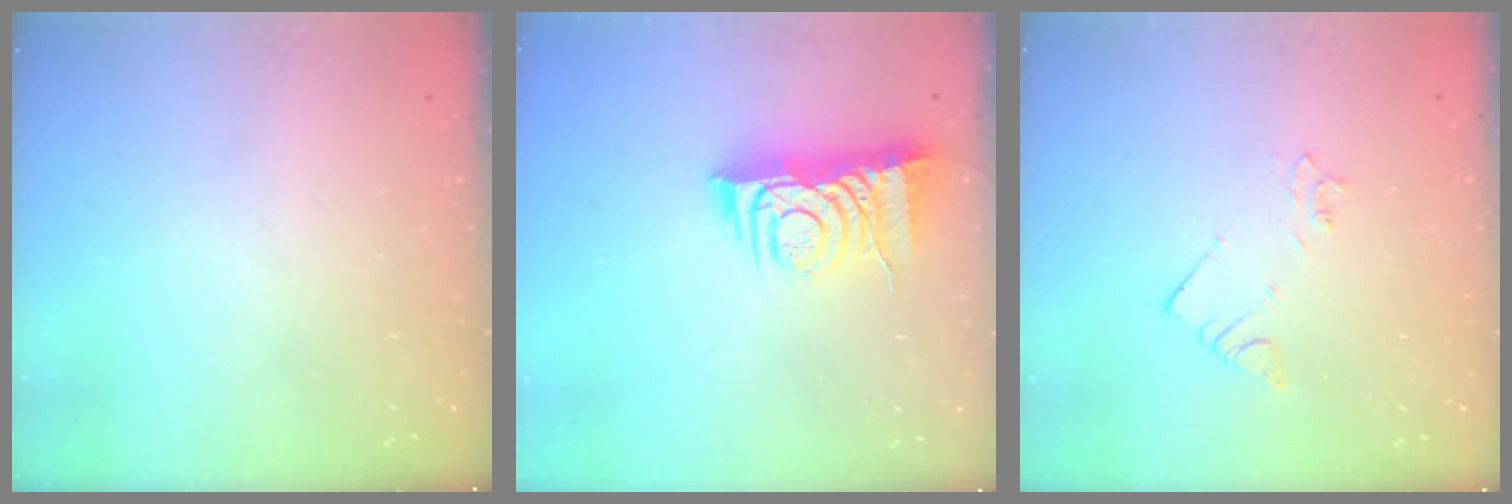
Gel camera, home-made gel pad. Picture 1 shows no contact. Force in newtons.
{"total": 9.1, "press": 9.0, "slide": 1.0}
{"total": 2.7, "press": 2.7, "slide": 0.3}